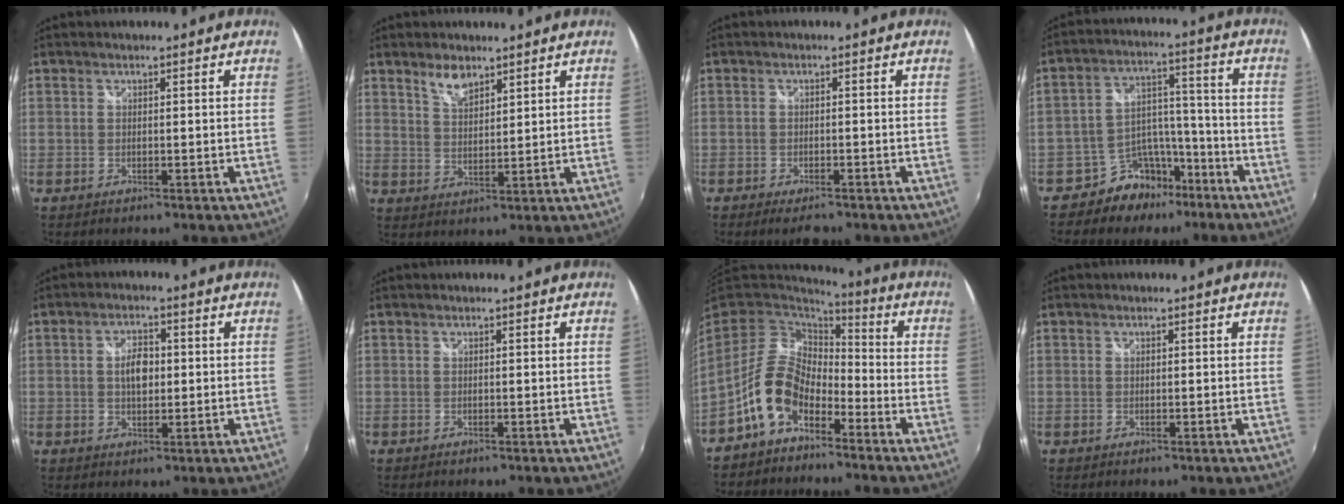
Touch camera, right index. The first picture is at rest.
{"total": 4.8, "force": [3.5, 2.0, 2.6], "torque": [-0.043, 0.001, 0.066]}
{"total": 3.6, "force": [-2.9, 1.2, 1.7], "torque": [-0.042, -0.012, -0.048]}
{"total": 9.5, "force": [-7.2, 6.0, 1.8], "torque": [-0.026, 0.053, -0.111]}
{"total": 4.9, "force": [0.2, 2.8, 4.0], "torque": [-0.071, 0.007, 0.004]}
{"total": 0.0}
{"total": 11.0, "force": [-6.0, 6.3, 6.8], "torque": [-0.139, 0.017, -0.111]}
{"total": 0.0}